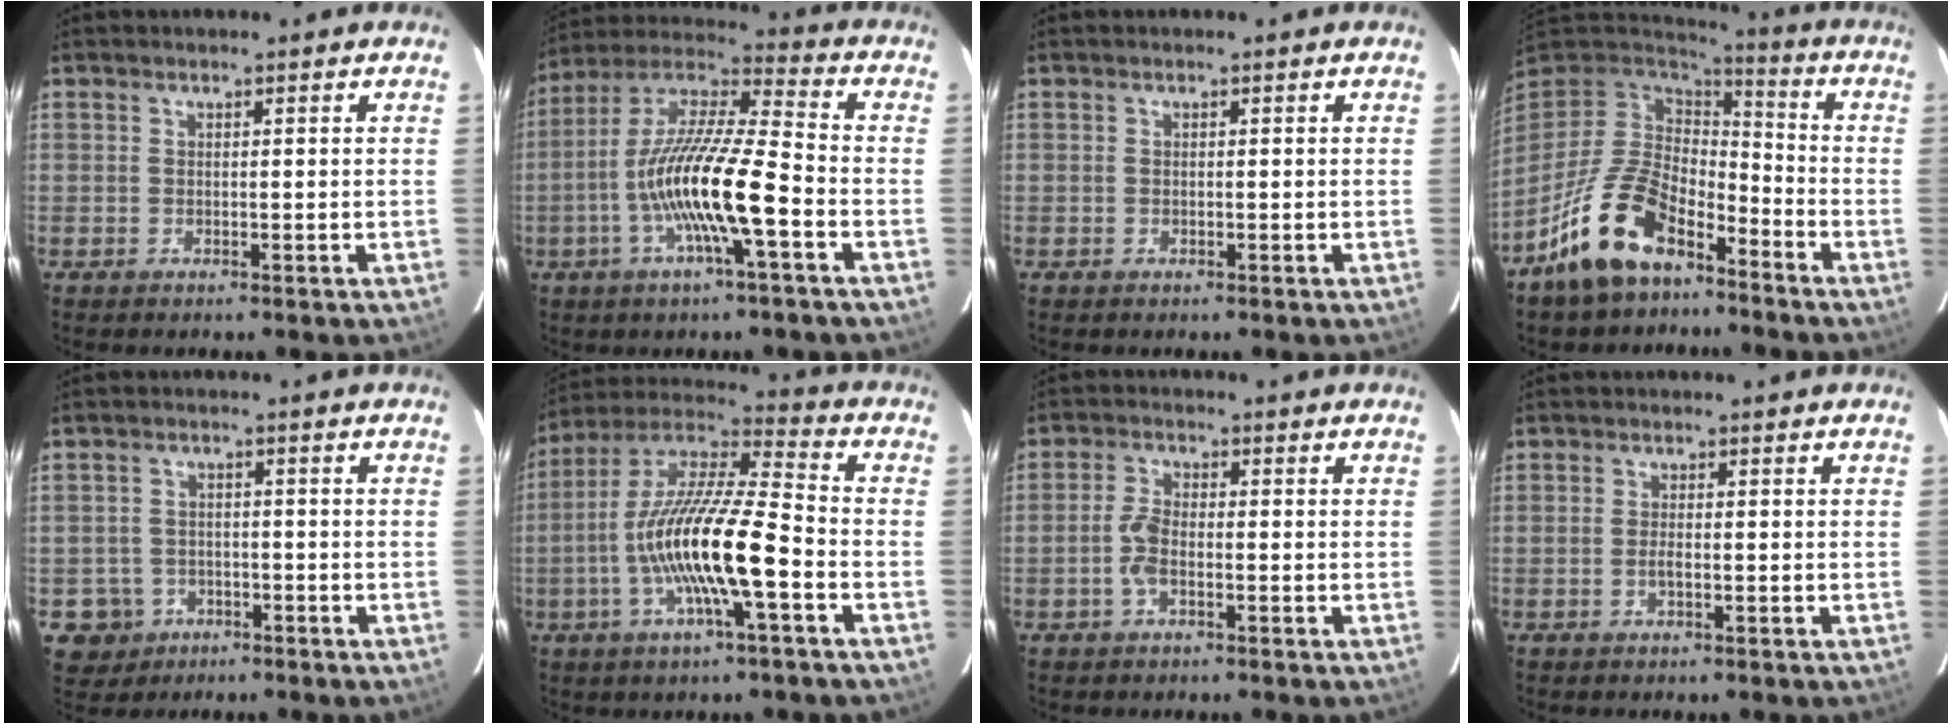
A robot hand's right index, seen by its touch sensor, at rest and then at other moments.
{"total": 16.3, "force": [-5.3, 2.0, 15.3], "torque": [-0.292, -0.003, -0.108]}
{"total": 0.0}
{"total": 16.0, "force": [-10.0, 8.2, 9.3], "torque": [-0.194, 0.003, -0.177]}
{"total": 6.1, "force": [-2.6, 5.5, 0.5], "torque": [-0.025, 0.022, -0.034]}
{"total": 17.4, "force": [-5.1, 2.6, 16.5], "torque": [-0.312, -0.004, -0.103]}
{"total": 3.7, "force": [-1.3, 1.7, 3.0], "torque": [-0.073, 0.005, -0.027]}
{"total": 1.3, "force": [-0.4, 0.4, 1.2], "torque": [-0.025, 0.000, -0.009]}